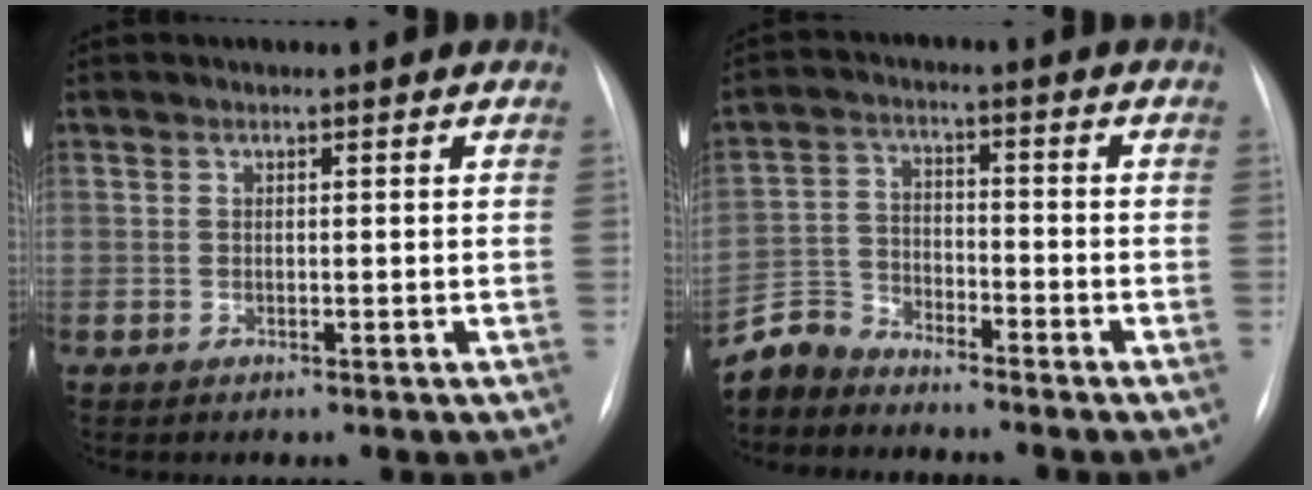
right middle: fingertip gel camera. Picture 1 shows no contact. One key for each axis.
{"total": 6.5, "fx": -6.3, "fy": 1.4, "fz": -0.6, "tx": 0.009, "ty": 0.005, "tz": -0.129}